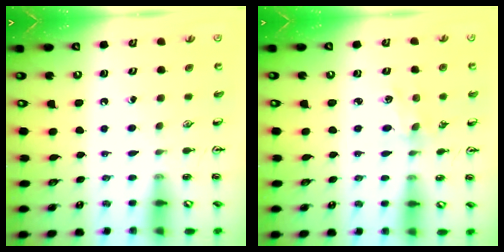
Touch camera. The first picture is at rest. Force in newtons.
{"total": 2.4, "press": 2.4, "slide": 0.3}